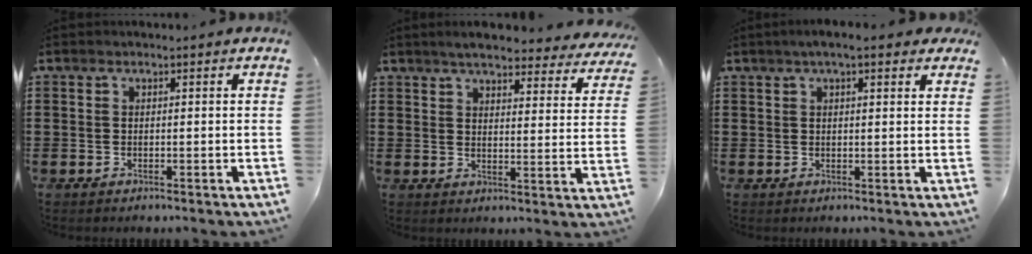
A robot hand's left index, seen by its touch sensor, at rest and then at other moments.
{"total": 5.3, "force": [4.9, 0.3, 2.1], "torque": [-0.058, -0.019, 0.085]}
{"total": 3.3, "force": [2.2, 0.6, 2.4], "torque": [-0.052, 0.008, 0.037]}